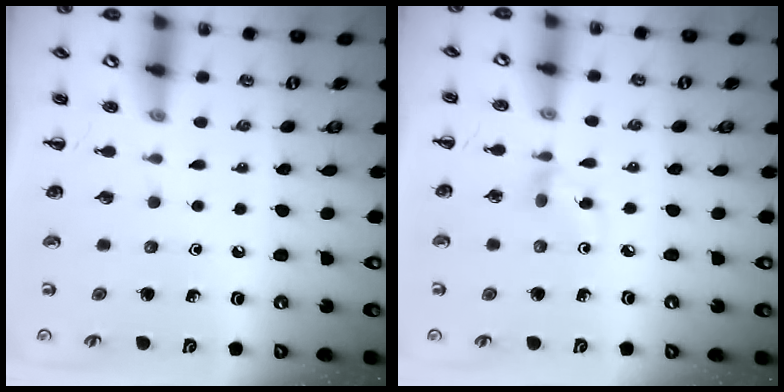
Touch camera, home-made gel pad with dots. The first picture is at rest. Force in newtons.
{"total": 3.3, "press": 3.2, "slide": 0.7}